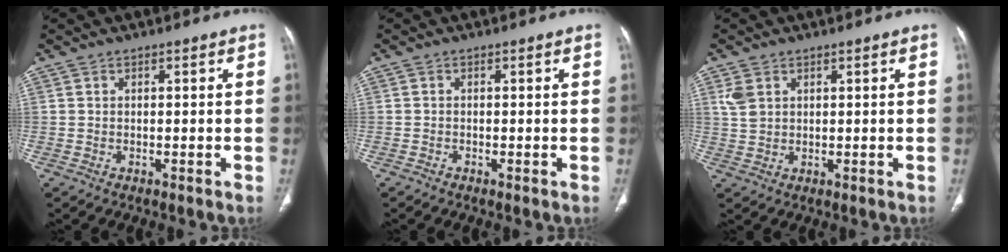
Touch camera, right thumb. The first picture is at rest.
{"total": 0.5, "force": [-0.4, 0.3, 0.3], "torque": [-0.009, -0.001, -0.009]}
{"total": 3.4, "force": [1.5, 2.3, 1.9], "torque": [-0.039, -0.001, 0.041]}